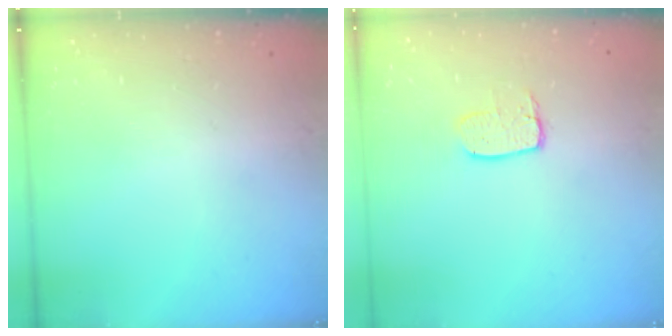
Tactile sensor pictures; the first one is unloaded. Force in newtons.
{"total": 6.8, "press": 6.8, "slide": 0.4}